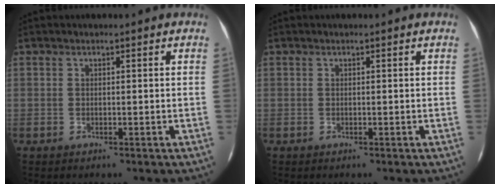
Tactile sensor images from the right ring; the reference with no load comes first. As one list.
[{"total": 0.0}]